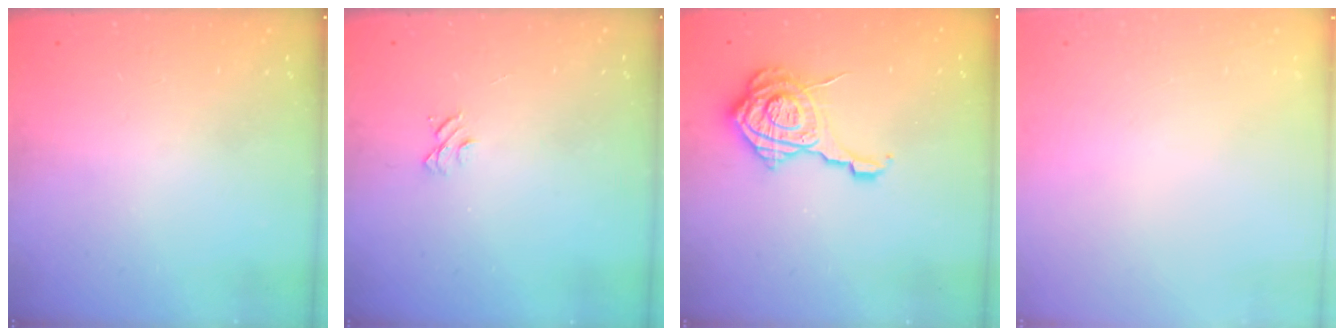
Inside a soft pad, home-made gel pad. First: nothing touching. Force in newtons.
{"total": 4.0, "press": 4.0, "slide": 0.3}
{"total": 14.0, "press": 14.0, "slide": 1.0}
{"total": 2.7, "press": 2.6, "slide": 0.8}